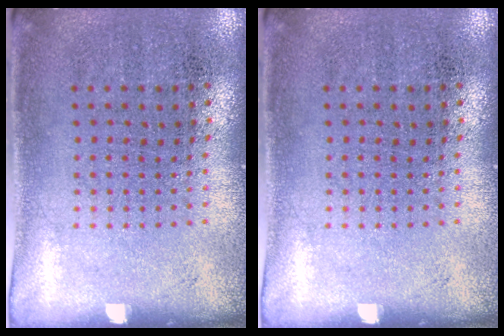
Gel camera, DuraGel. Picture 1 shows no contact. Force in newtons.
{"total": 0.0}